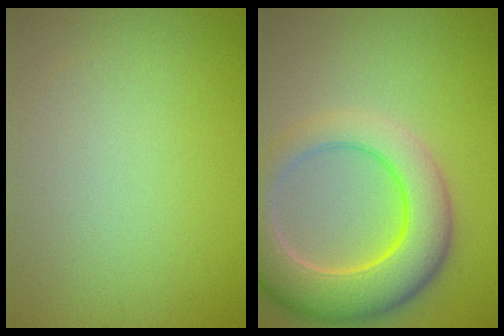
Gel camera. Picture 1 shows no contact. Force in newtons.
{"total": 8.7, "press": 8.7, "slide": 0.4}